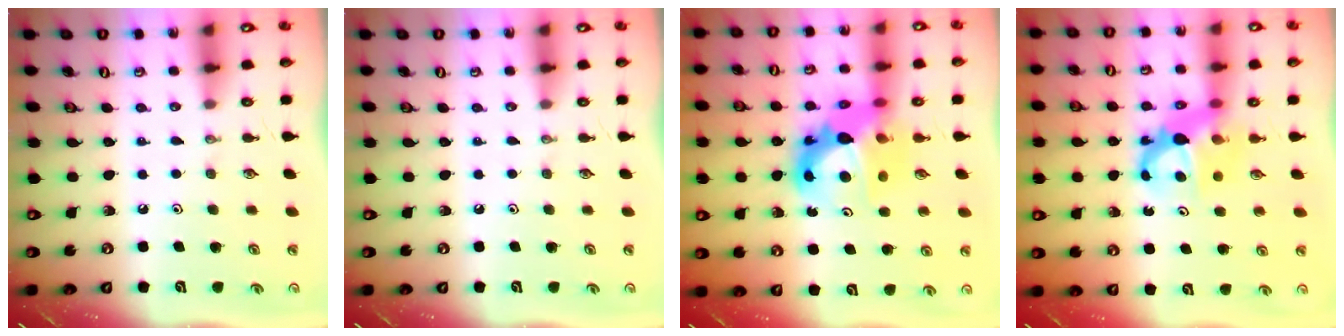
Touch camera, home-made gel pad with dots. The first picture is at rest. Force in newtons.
{"total": 0.0}
{"total": 13.7, "press": 13.6, "slide": 1.3}
{"total": 6.8, "press": 6.7, "slide": 0.4}